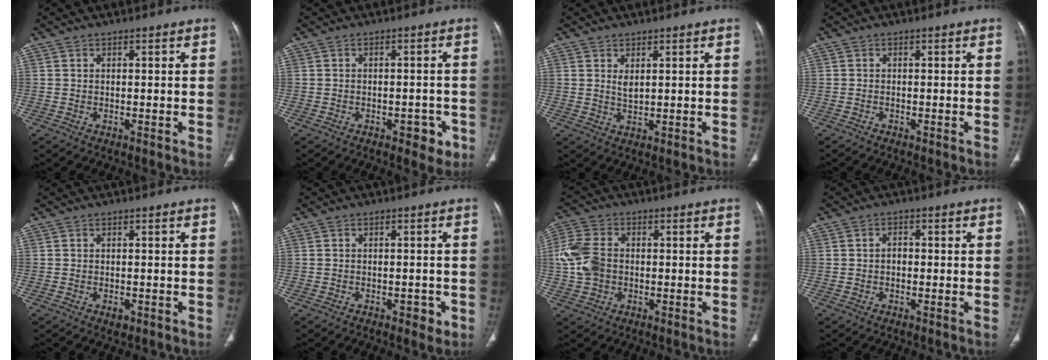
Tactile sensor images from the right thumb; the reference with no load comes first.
{"total": 4.3, "force": [-2.1, 2.4, 2.8], "torque": [-0.017, 0.012, -0.023]}
{"total": 2.2, "force": [1.0, 0.9, 1.7], "torque": [-0.029, -0.011, 0.023]}
{"total": 0.6, "force": [-0.5, 0.2, 0.1], "torque": [-0.007, -0.002, -0.012]}
{"total": 1.3, "force": [-0.6, 0.8, 0.8], "torque": [-0.011, 0.000, -0.007]}
{"total": 2.7, "force": [-1.2, 1.5, 1.8], "torque": [-0.014, 0.005, -0.013]}
{"total": 8.5, "force": [-0.3, 6.3, 5.6], "torque": [-0.124, 0.014, -0.010]}
{"total": 1.8, "force": [-0.2, 1.3, 1.3], "torque": [-0.014, 0.008, -0.007]}